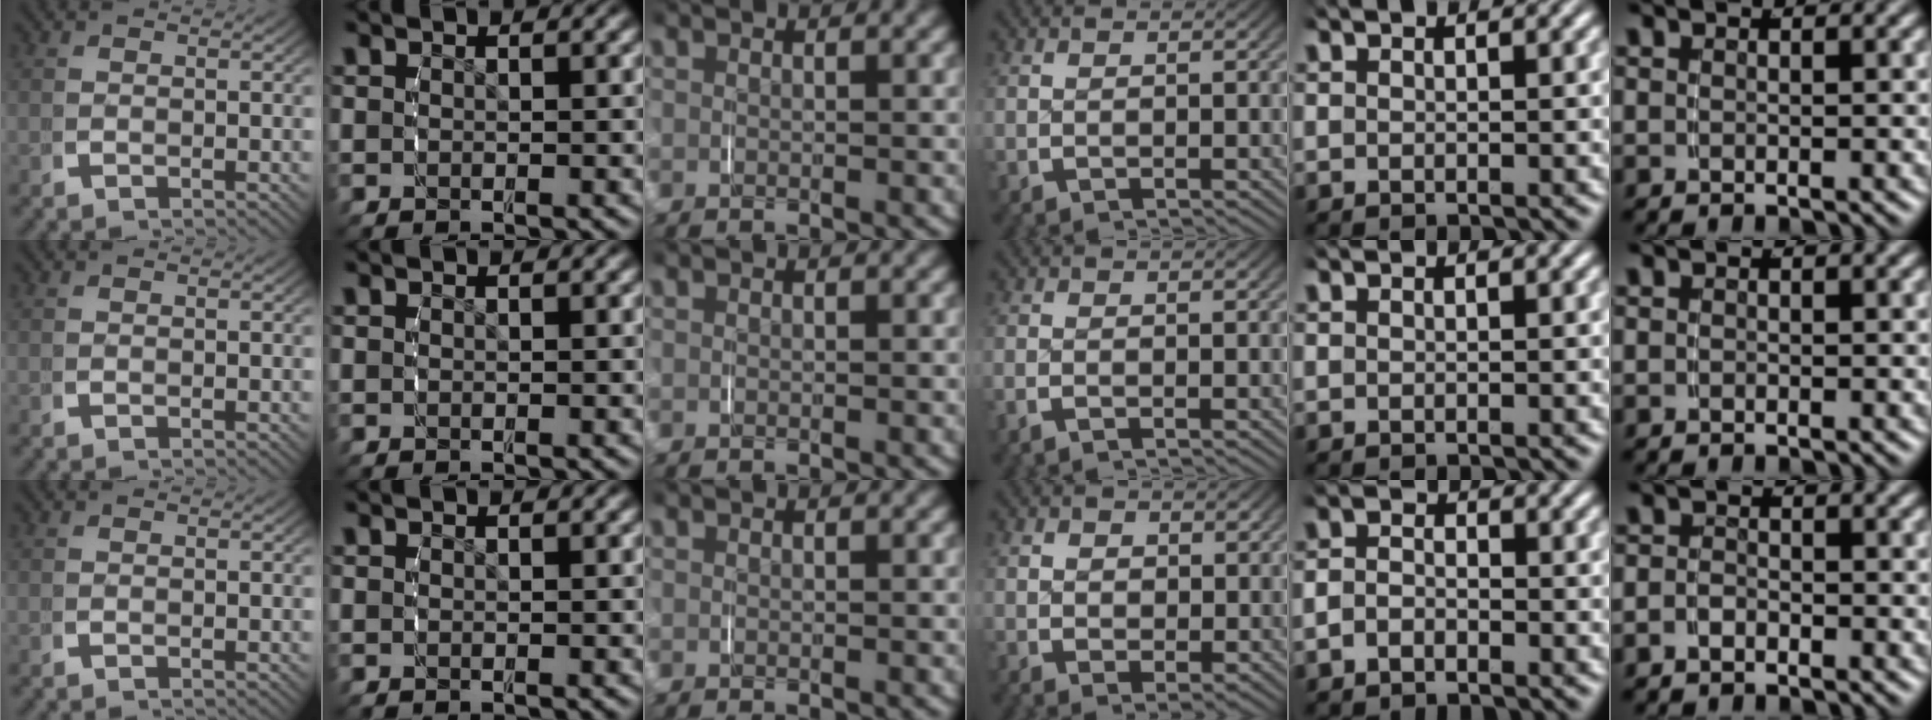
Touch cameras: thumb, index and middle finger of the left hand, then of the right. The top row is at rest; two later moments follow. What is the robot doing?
{"motion": "grasp_and_lifting", "object": "scarf"}